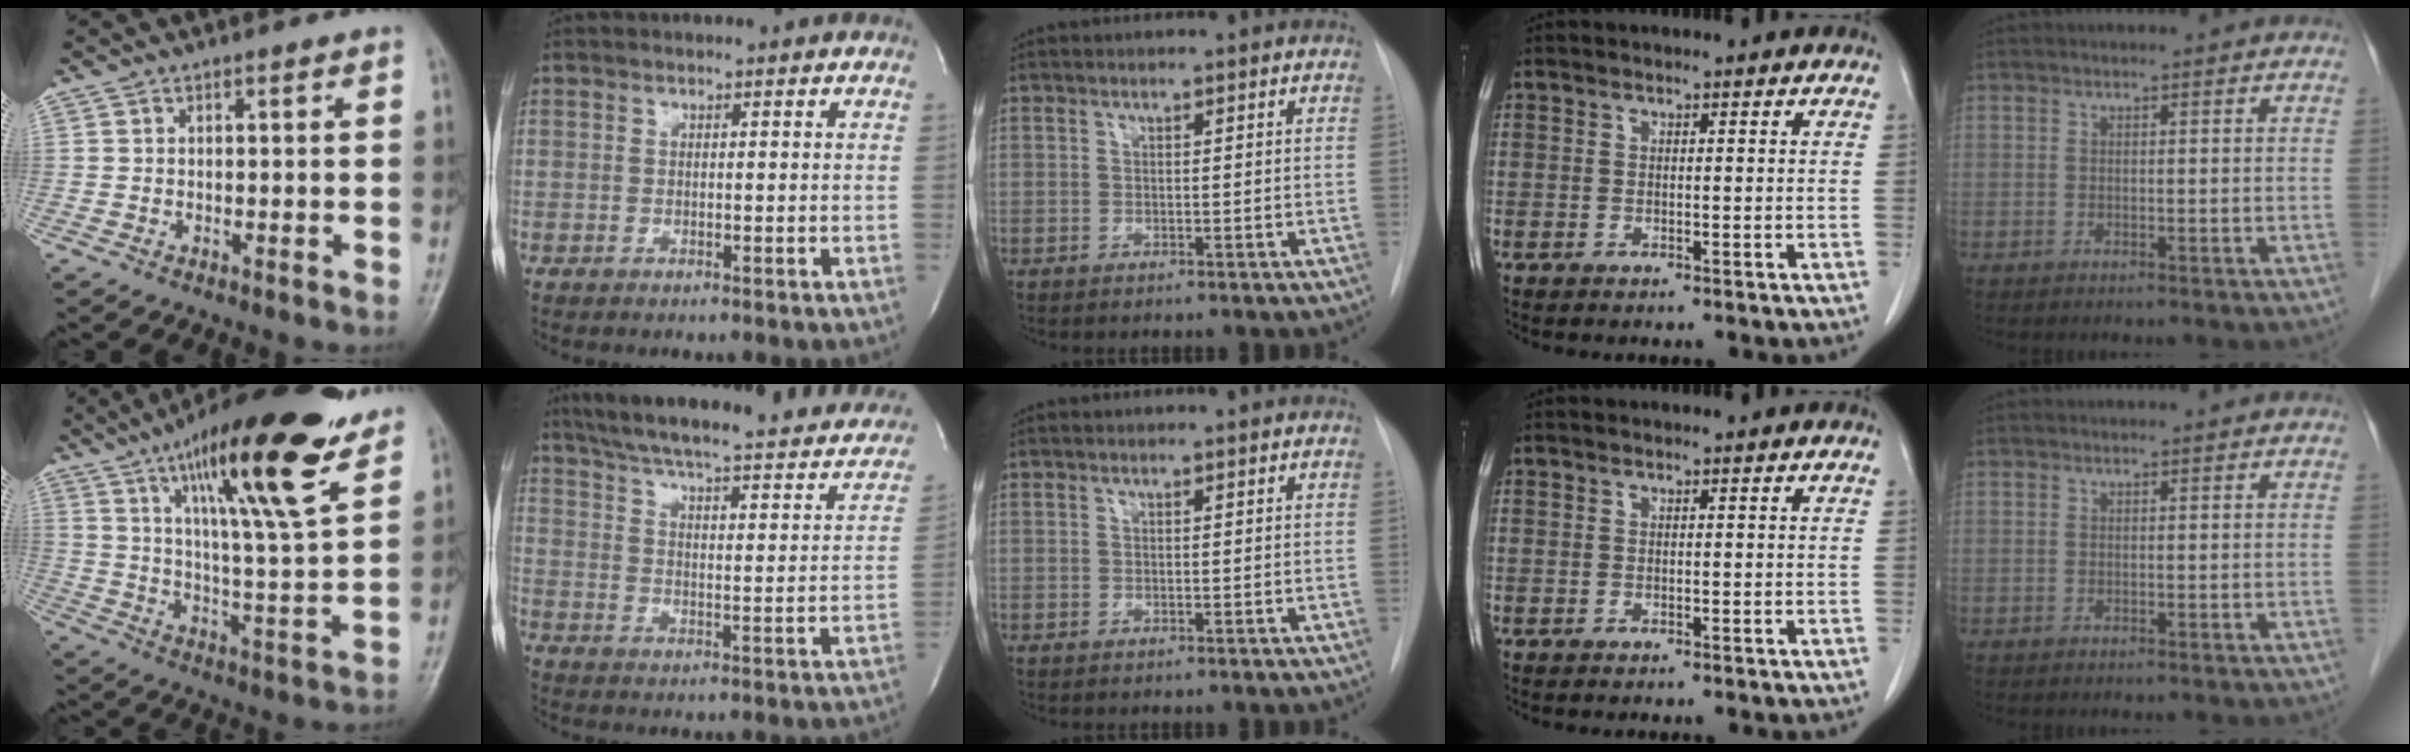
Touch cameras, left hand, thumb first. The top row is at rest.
{"thumb": {"total": 22.1, "force": [13.4, 4.1, 17.1], "torque": [-0.250, -0.055, 0.212]}, "index": {"total": 30.0, "force": [24.6, 6.3, 16.0], "torque": [-0.245, -0.022, 0.302]}}